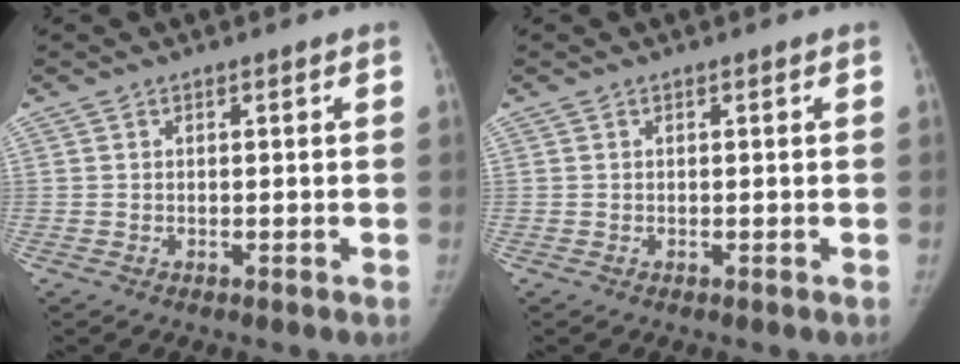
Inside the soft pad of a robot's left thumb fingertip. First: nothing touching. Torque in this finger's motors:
{"motor_torque": [0.02, 0.02, 0.09, -0.09, 0.01]}